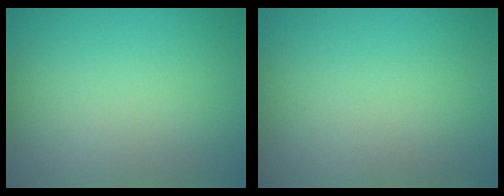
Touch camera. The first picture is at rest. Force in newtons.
{"total": 0.0}